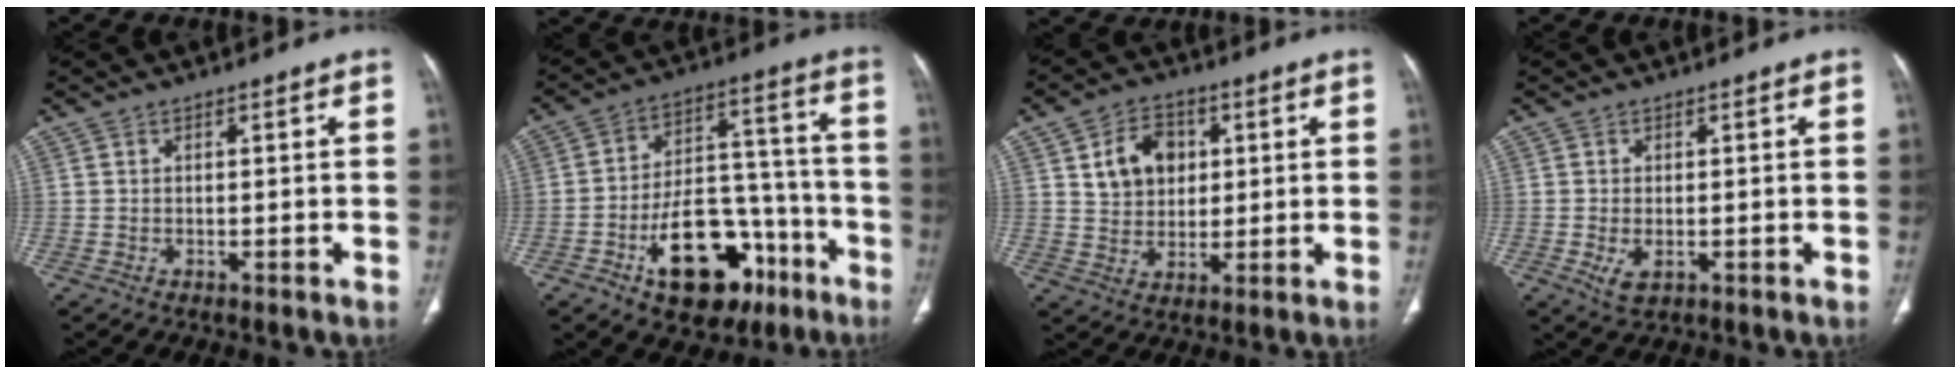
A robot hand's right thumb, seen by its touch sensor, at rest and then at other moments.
{"total": 19.8, "force": [-9.5, 11.6, 13.0], "torque": [-0.155, 0.076, -0.135]}
{"total": 9.2, "force": [2.8, 7.1, 5.2], "torque": [-0.053, -0.006, 0.050]}
{"total": 3.3, "force": [-0.9, 1.9, 2.5], "torque": [-0.050, -0.005, -0.009]}